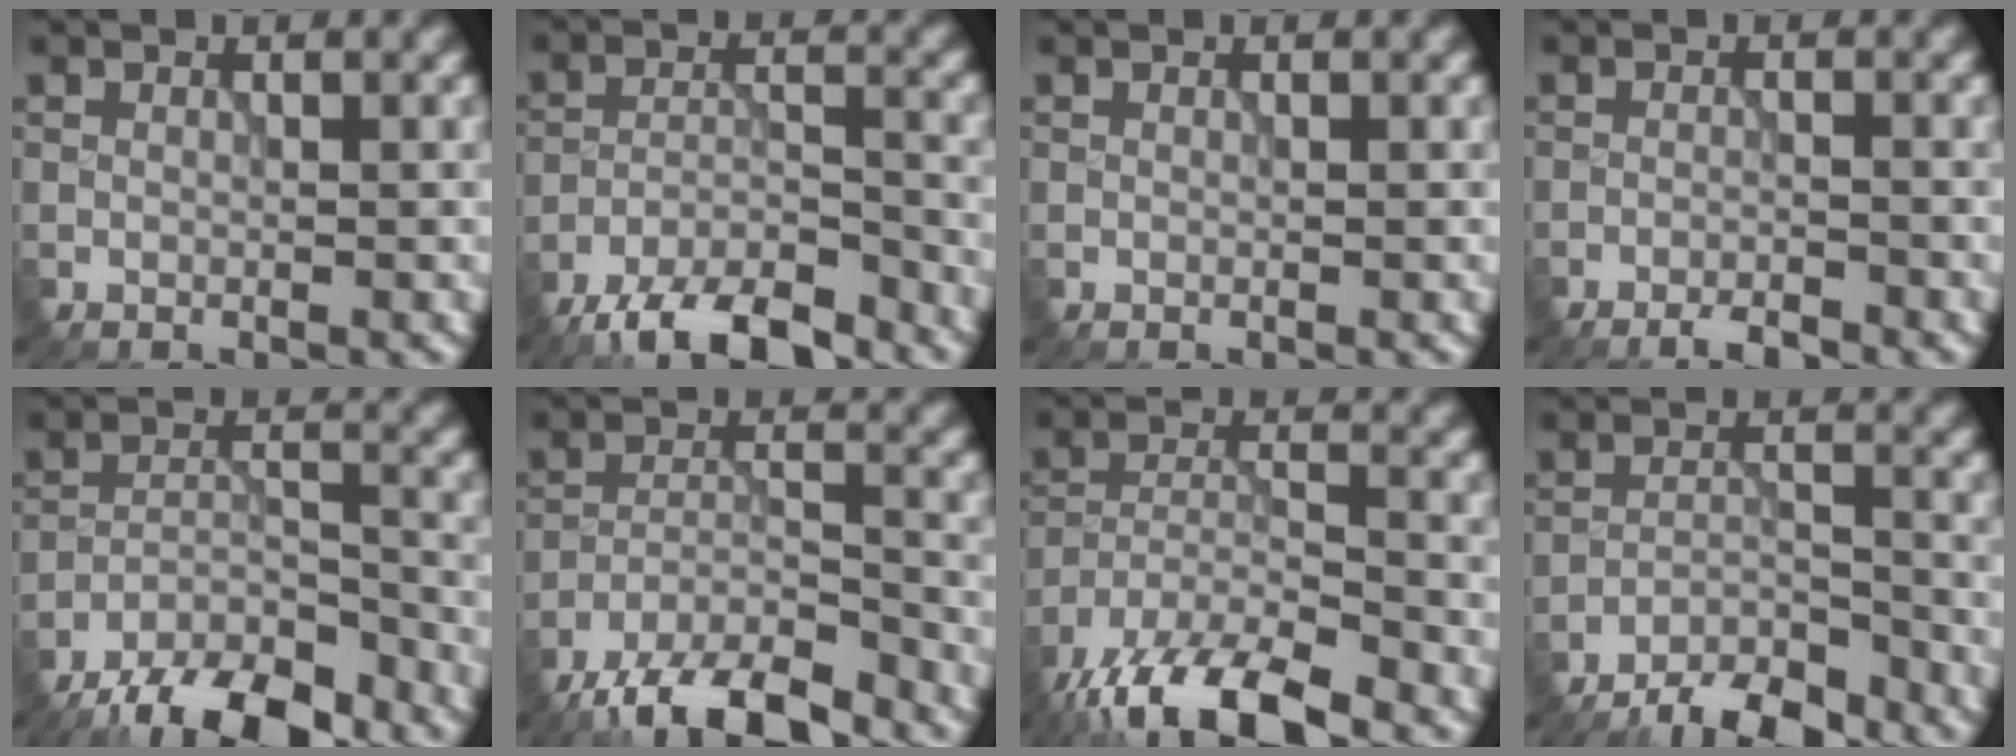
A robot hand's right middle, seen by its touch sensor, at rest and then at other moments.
{"total": 8.3, "force": [-6.8, 2.0, 4.2], "torque": [-0.069, -0.002, -0.125]}
{"total": 0.0}
{"total": 2.0, "force": [-1.7, 0.3, 1.0], "torque": [-0.015, -0.001, -0.031]}
{"total": 9.2, "force": [-7.7, 2.5, 4.4], "torque": [-0.064, -0.003, -0.134]}
{"total": 9.3, "force": [-7.6, 2.5, 4.7], "torque": [-0.079, -0.005, -0.137]}
{"total": 12.3, "force": [-9.5, 3.7, 6.9], "torque": [-0.129, -0.030, -0.163]}
{"total": 6.1, "force": [-5.4, 1.3, 2.6], "torque": [-0.040, -0.001, -0.098]}